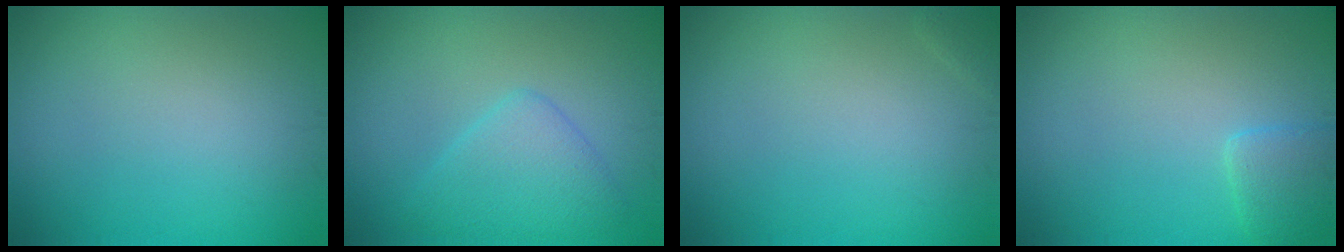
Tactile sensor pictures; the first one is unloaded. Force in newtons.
{"total": 3.6, "press": 3.6, "slide": 0.3}
{"total": 0.6, "press": 0.5, "slide": 0.1}
{"total": 1.7, "press": 1.7, "slide": 0.1}